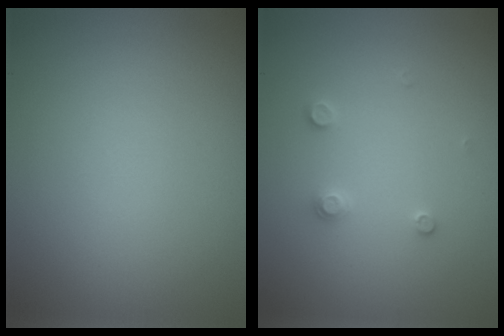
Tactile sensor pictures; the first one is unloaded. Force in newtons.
{"total": 1.3, "press": 1.3, "slide": 0.2}